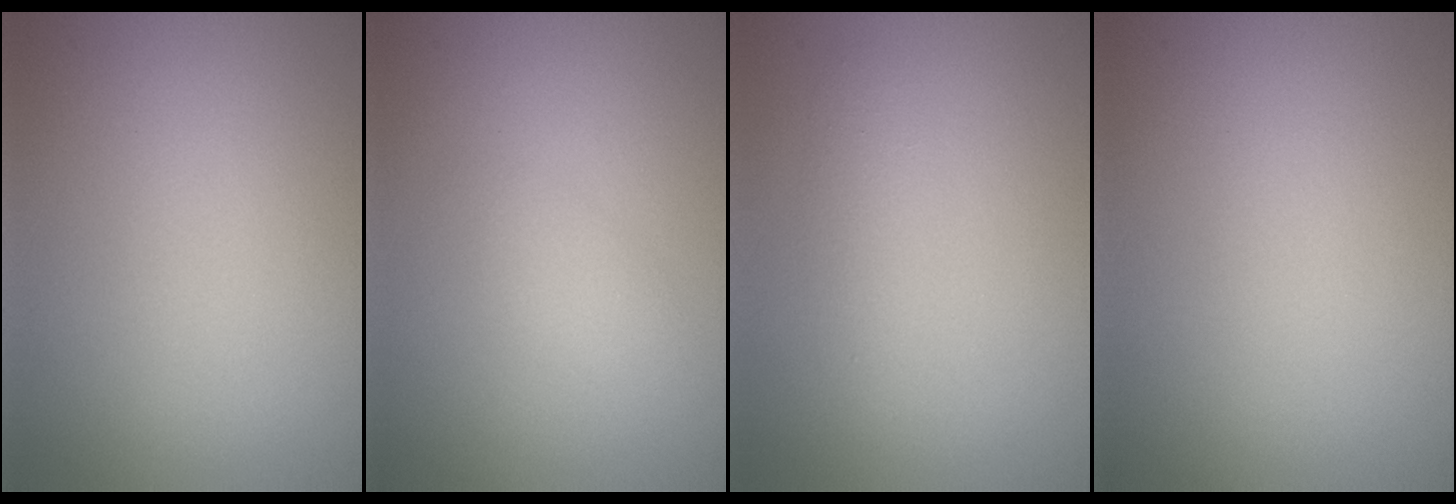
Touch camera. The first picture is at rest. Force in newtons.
{"total": 1.2, "press": 1.2, "slide": 0.1}
{"total": 1.6, "press": 1.6, "slide": 0.0}
{"total": 0.0}